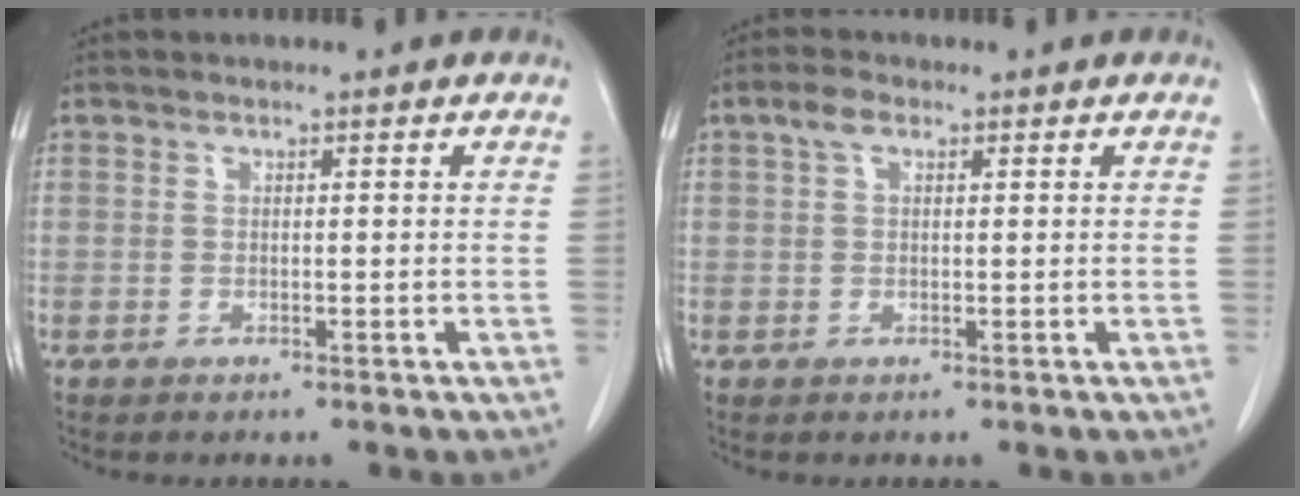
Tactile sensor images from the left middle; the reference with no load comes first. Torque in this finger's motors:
{"motor_torque": [0.36, -0.18, -0.06, 0.00]}